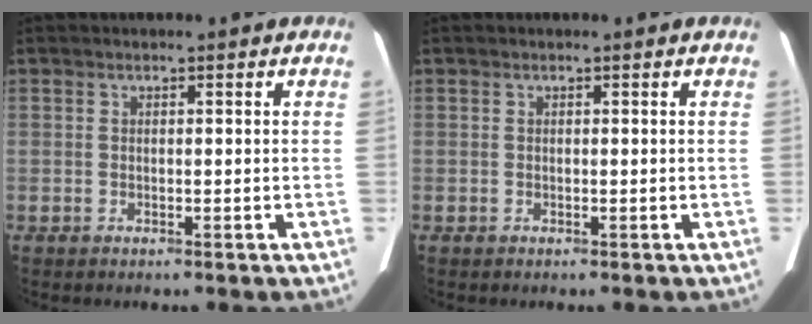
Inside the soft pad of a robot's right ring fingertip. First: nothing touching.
{"total": 0.0}